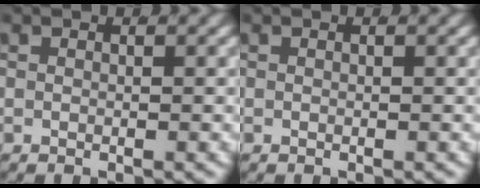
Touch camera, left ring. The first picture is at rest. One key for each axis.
{"total": 0.0}